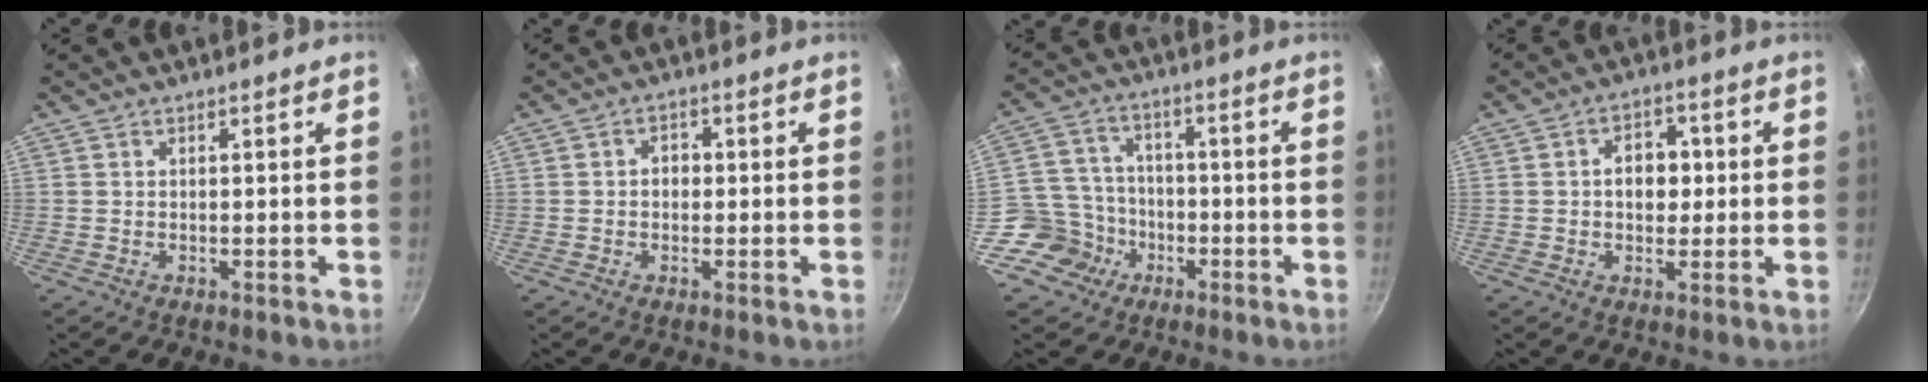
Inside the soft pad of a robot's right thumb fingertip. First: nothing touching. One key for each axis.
{"total": 2.5, "fx": -0.1, "fy": 2.1, "fz": 1.4, "tx": -0.008, "ty": 0.007, "tz": -0.004}
{"total": 8.9, "fx": -4.1, "fy": 7.7, "fz": 1.6, "tx": -0.003, "ty": 0.045, "tz": -0.082}
{"total": 6.4, "fx": 0.4, "fy": 4.8, "fz": 4.2, "tx": -0.025, "ty": 0.010, "tz": 0.001}